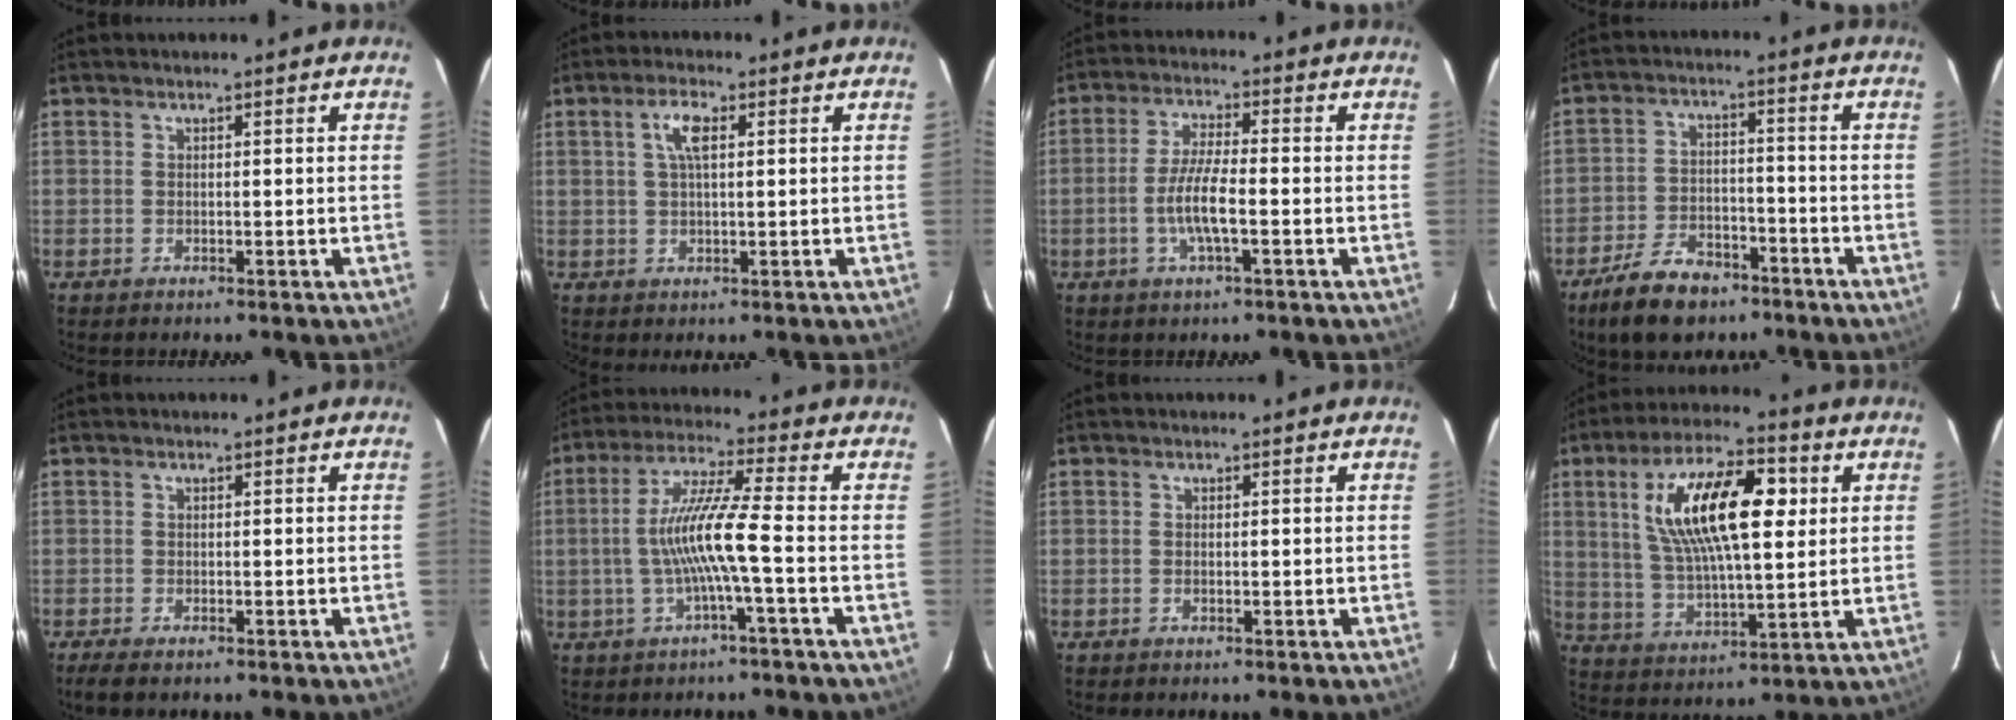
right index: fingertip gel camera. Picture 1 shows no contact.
{"total": 4.1, "force": [1.2, 1.5, 3.6], "torque": [-0.070, 0.009, 0.024]}
{"total": 6.9, "force": [-2.0, 1.1, 6.5], "torque": [-0.131, -0.003, -0.041]}
{"total": 11.2, "force": [-8.0, 5.6, 5.5], "torque": [-0.133, 0.007, -0.131]}
{"total": 3.0, "force": [-2.2, 1.0, 1.8], "torque": [-0.042, -0.011, -0.040]}
{"total": 10.0, "force": [-2.1, -0.8, 9.7], "torque": [-0.192, 0.005, -0.037]}
{"total": 0.6, "force": [-0.2, 0.4, 0.5], "torque": [-0.010, 0.000, -0.004]}
{"total": 17.8, "force": [4.8, 6.7, 15.8], "torque": [-0.286, 0.023, 0.090]}